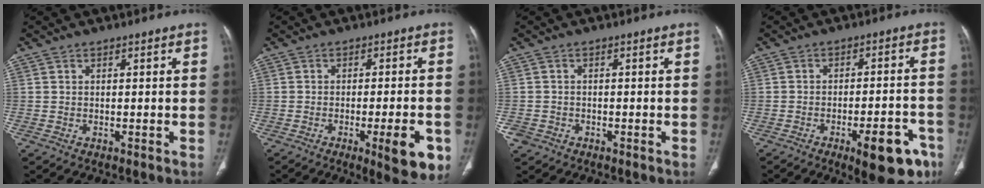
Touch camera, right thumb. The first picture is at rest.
{"total": 9.1, "force": [-3.6, 2.1, 8.1], "torque": [-0.098, -0.001, -0.044]}
{"total": 2.3, "force": [-1.2, 1.9, 0.4], "torque": [-0.008, 0.009, -0.021]}
{"total": 12.5, "force": [-6.6, 4.2, 9.7], "torque": [-0.104, 0.031, -0.082]}